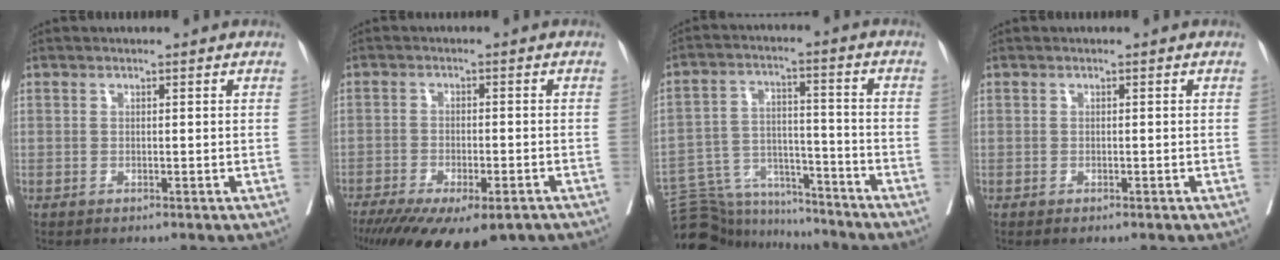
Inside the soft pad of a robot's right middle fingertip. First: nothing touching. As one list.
[{"total": 16.7, "force": [-11.9, 5.3, 10.5], "torque": [-0.179, -0.035, -0.171]}, {"total": 14.7, "force": [-14.1, 3.5, 2.5], "torque": [-0.050, 0.030, -0.223]}, {"total": 0.7, "force": [-0.5, 0.2, 0.4], "torque": [-0.011, -0.003, -0.006]}]